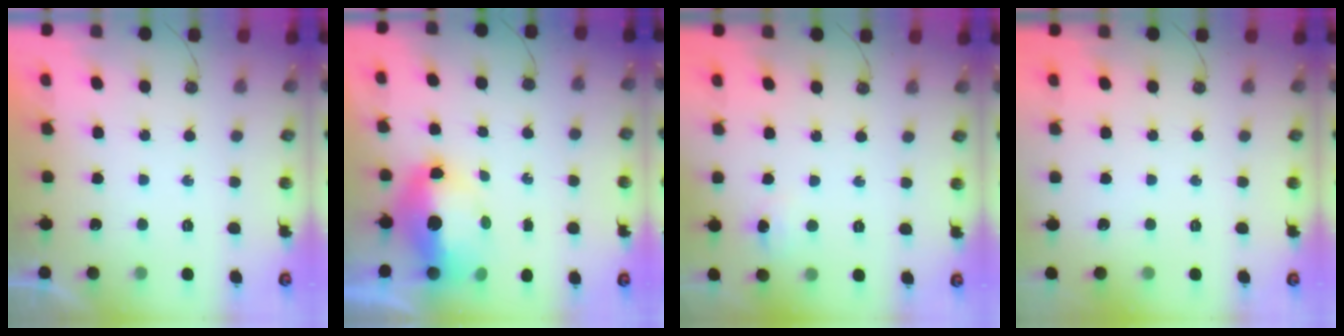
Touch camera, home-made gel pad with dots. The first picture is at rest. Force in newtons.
{"total": 9.7, "press": 9.6, "slide": 1.0}
{"total": 3.9, "press": 3.9, "slide": 0.5}
{"total": 0.0}